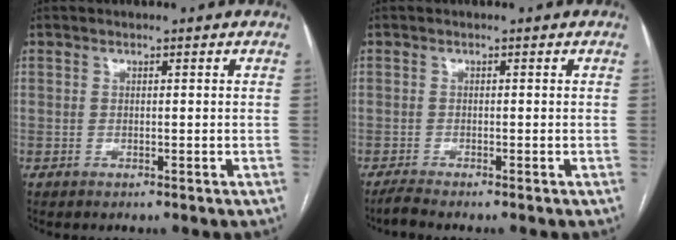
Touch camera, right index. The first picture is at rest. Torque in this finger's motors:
{"motor_torque": [-2.07, -0.08, -1.05, -0.21]}